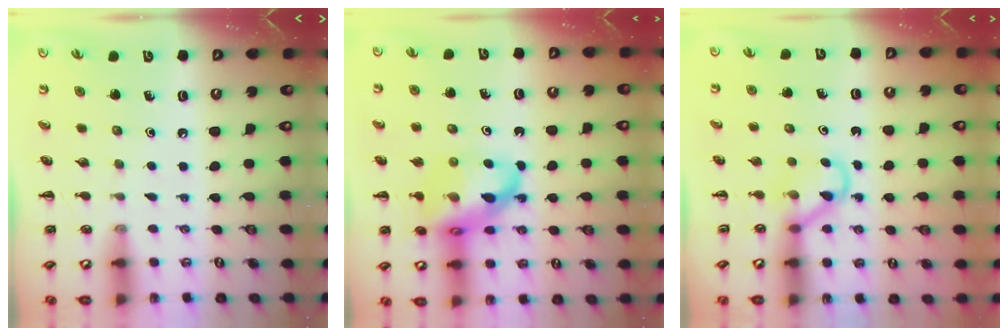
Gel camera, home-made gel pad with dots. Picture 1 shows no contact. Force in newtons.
{"total": 18.3, "press": 18.0, "slide": 3.6}
{"total": 2.9, "press": 2.8, "slide": 0.9}